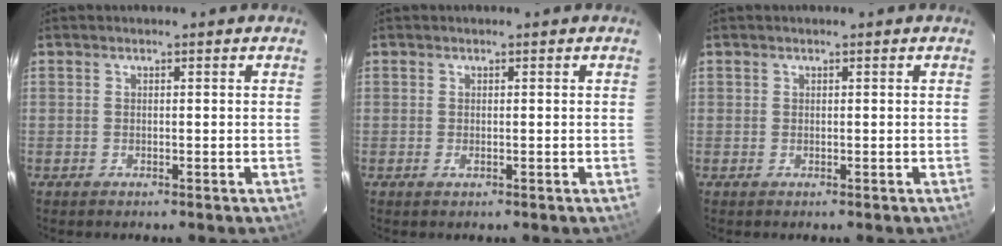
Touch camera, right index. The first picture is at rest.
{"total": 0.8, "force": [-0.3, 0.2, 0.7], "torque": [-0.012, 0.002, -0.005]}
{"total": 0.0}